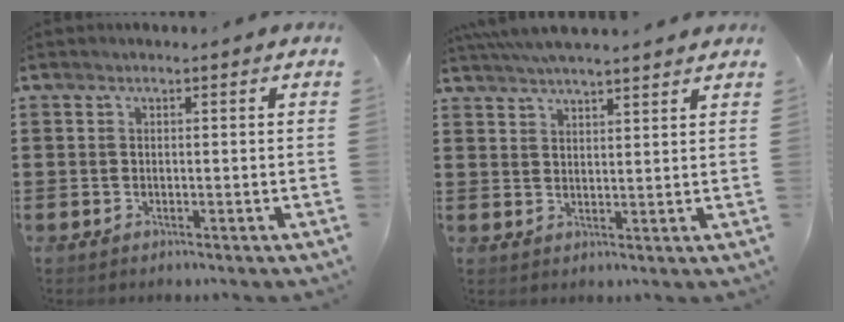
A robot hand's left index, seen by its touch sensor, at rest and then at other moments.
{"total": 4.3, "force": [4.1, 0.0, 1.4], "torque": [-0.038, -0.008, 0.077]}